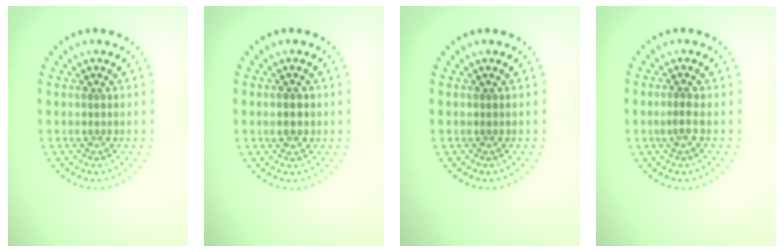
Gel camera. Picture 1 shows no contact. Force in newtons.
{"total": 2.2, "press": 2.2, "slide": 0.1}
{"total": 0.0}
{"total": 0.9, "press": 0.7, "slide": 0.6}